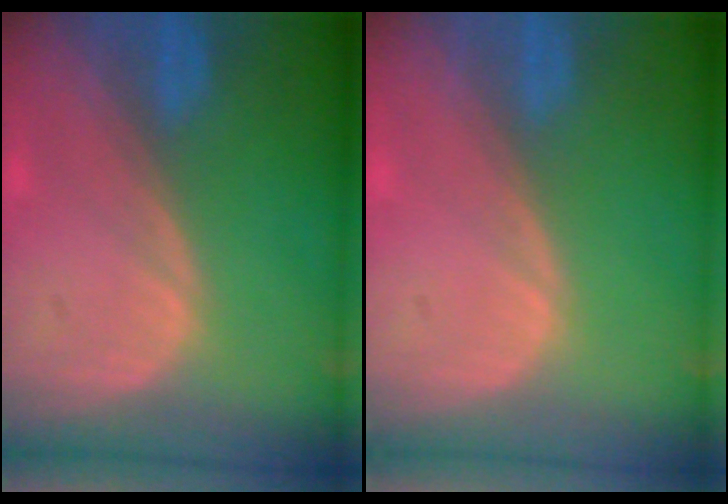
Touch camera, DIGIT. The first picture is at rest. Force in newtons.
{"total": 0.0}